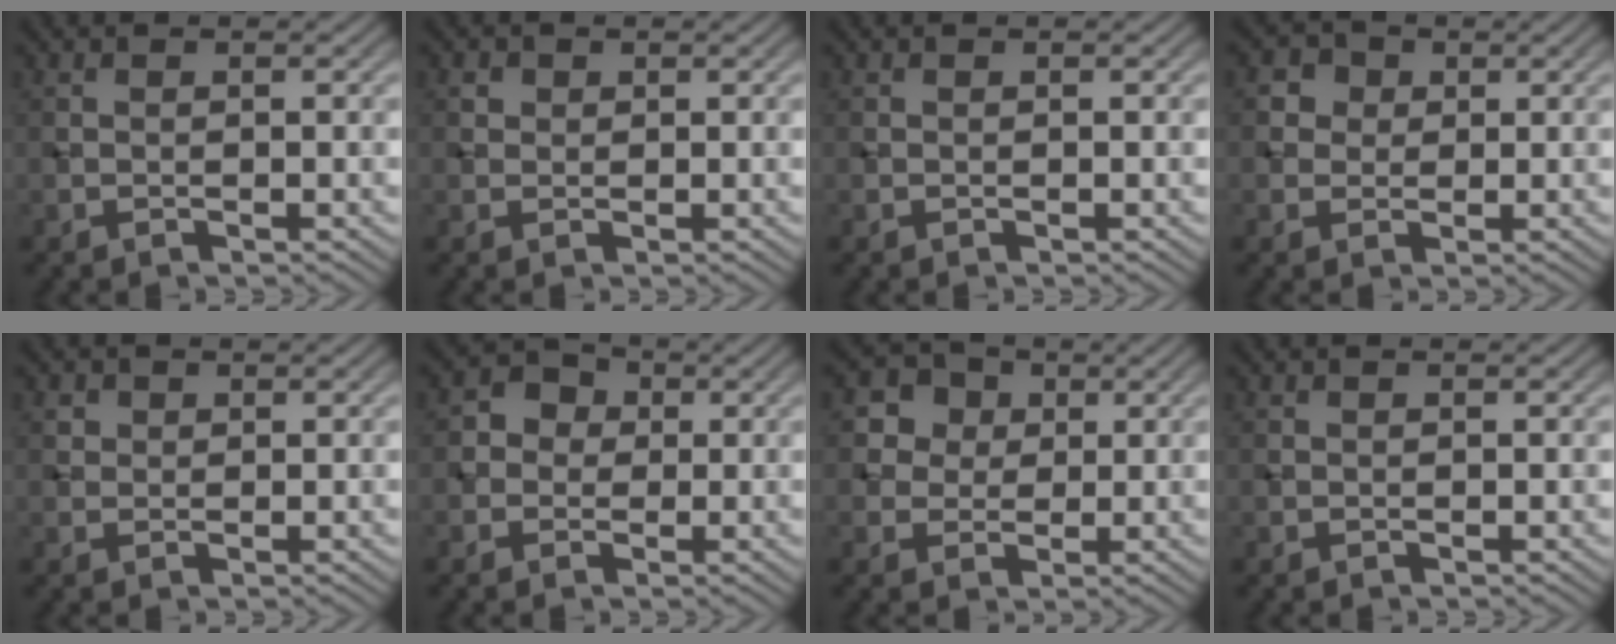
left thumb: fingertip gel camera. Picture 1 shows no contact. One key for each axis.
{"total": 1.1, "fx": 0.5, "fy": 1.0, "fz": 0.3, "tx": -0.005, "ty": 0.000, "tz": 0.006}
{"total": 0.0}
{"total": 3.5, "fx": 1.2, "fy": 3.0, "fz": 1.2, "tx": -0.035, "ty": -0.003, "tz": 0.020}
{"total": 1.3, "fx": 0.6, "fy": 1.1, "fz": 0.3, "tx": -0.005, "ty": -0.002, "tz": 0.009}
{"total": 3.2, "fx": 0.0, "fy": 3.0, "fz": 1.2, "tx": -0.018, "ty": 0.004, "tz": -0.006}
{"total": 4.5, "fx": 1.4, "fy": 4.0, "fz": 1.5, "tx": -0.046, "ty": 0.003, "tz": 0.016}
{"total": 0.0}